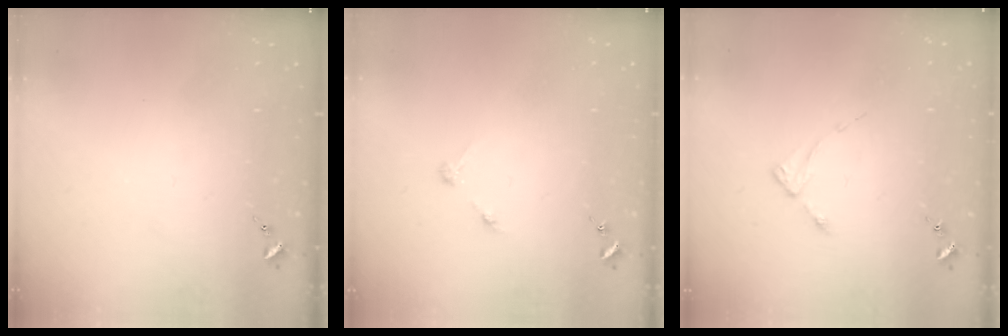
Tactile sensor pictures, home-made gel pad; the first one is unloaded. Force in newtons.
{"total": 2.8, "press": 2.8, "slide": 0.3}
{"total": 2.6, "press": 2.6, "slide": 0.3}